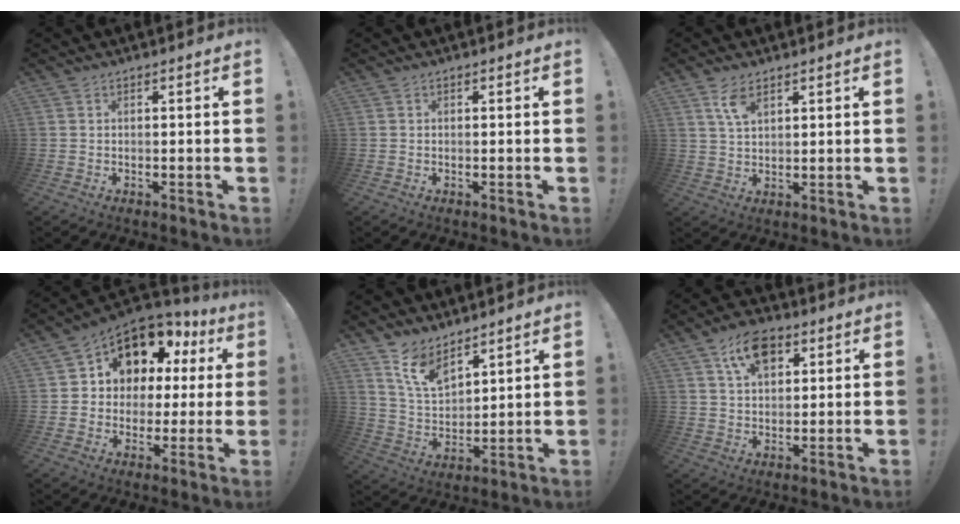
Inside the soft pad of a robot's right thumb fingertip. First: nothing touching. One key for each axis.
{"total": 0.0}
{"total": 5.9, "fx": 3.5, "fy": 2.9, "fz": 3.8, "tx": -0.063, "ty": -0.016, "tz": 0.063}
{"total": 11.2, "fx": 6.5, "fy": 7.7, "fz": 5.0, "tx": -0.080, "ty": -0.057, "tz": 0.122}
{"total": 10.3, "fx": 8.0, "fy": 5.0, "fz": 4.2, "tx": -0.087, "ty": -0.053, "tz": 0.157}
{"total": 11.3, "fx": 5.4, "fy": 7.3, "fz": 6.8, "tx": -0.109, "ty": -0.005, "tz": 0.100}